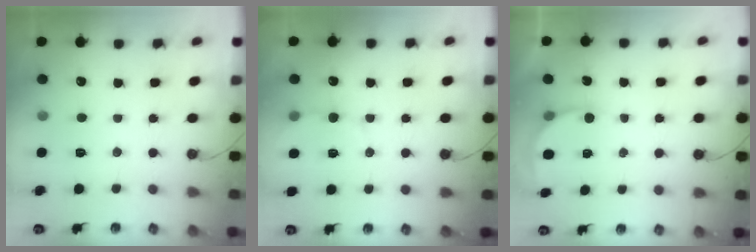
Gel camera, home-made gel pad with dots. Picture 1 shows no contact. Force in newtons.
{"total": 5.2, "press": 5.0, "slide": 1.3}
{"total": 3.5, "press": 3.5, "slide": 0.3}